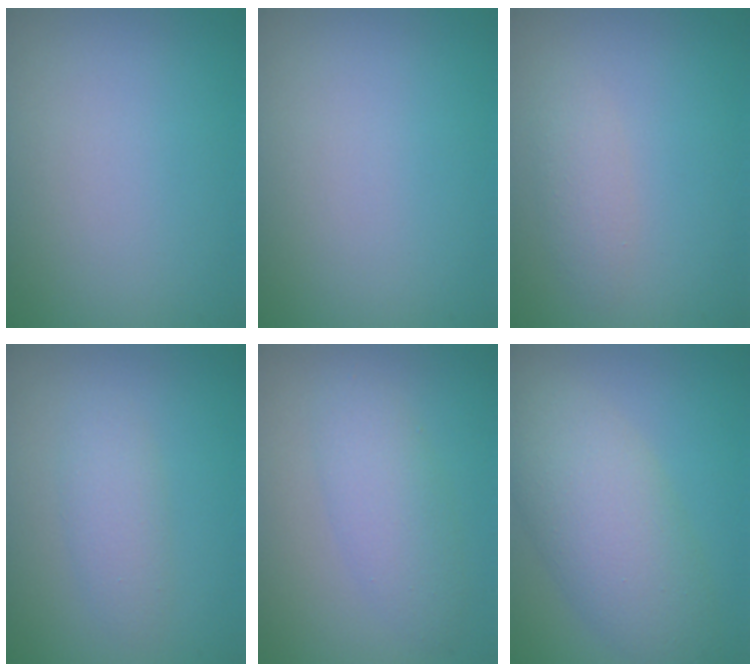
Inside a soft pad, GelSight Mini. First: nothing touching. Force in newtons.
{"total": 0.0}
{"total": 1.5, "press": 1.5, "slide": 0.1}
{"total": 2.1, "press": 2.1, "slide": 0.1}
{"total": 3.0, "press": 3.0, "slide": 0.1}
{"total": 6.2, "press": 6.2, "slide": 0.1}